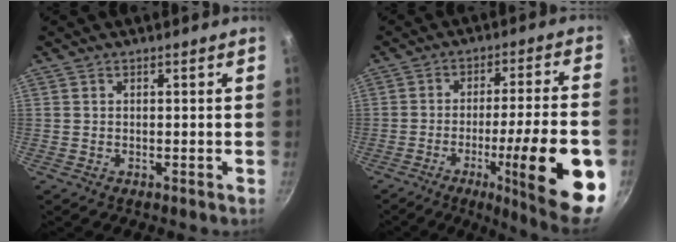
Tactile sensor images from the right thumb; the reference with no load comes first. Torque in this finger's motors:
{"motor_torque": [2.54, 2.47, 2.41, -0.36, 0.17]}